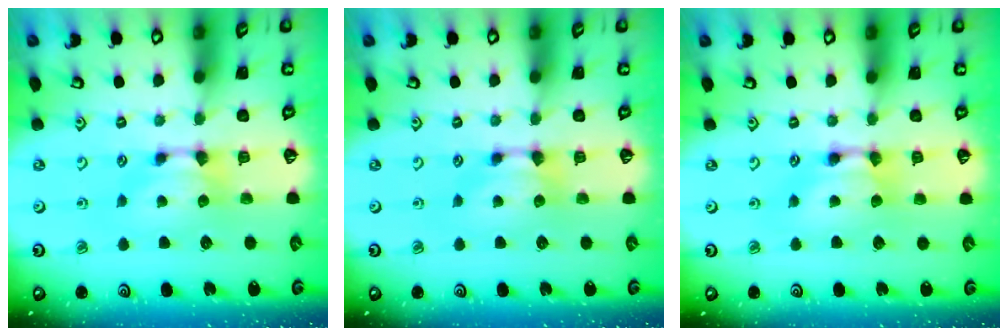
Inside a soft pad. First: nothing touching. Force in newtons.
{"total": 0.0}
{"total": 2.1, "press": 2.1, "slide": 0.0}